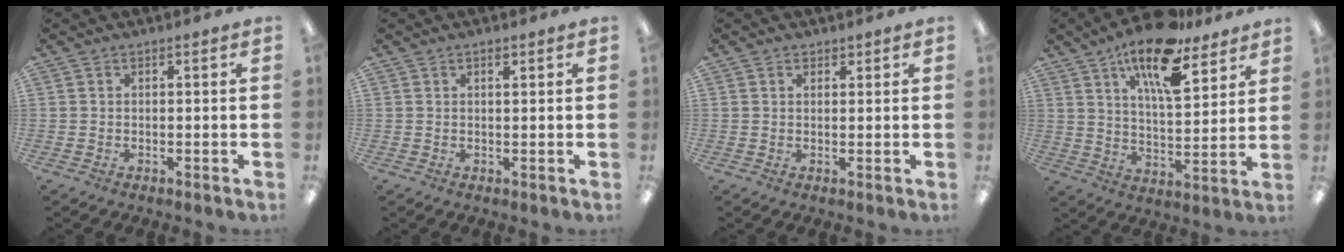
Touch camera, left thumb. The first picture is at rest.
{"total": 1.1, "force": [0.7, 0.4, 0.7], "torque": [-0.008, -0.002, 0.011]}
{"total": 1.4, "force": [1.0, 0.9, 0.4], "torque": [0.000, -0.001, 0.018]}
{"total": 16.7, "force": [11.8, 5.7, 10.4], "torque": [-0.176, -0.060, 0.197]}